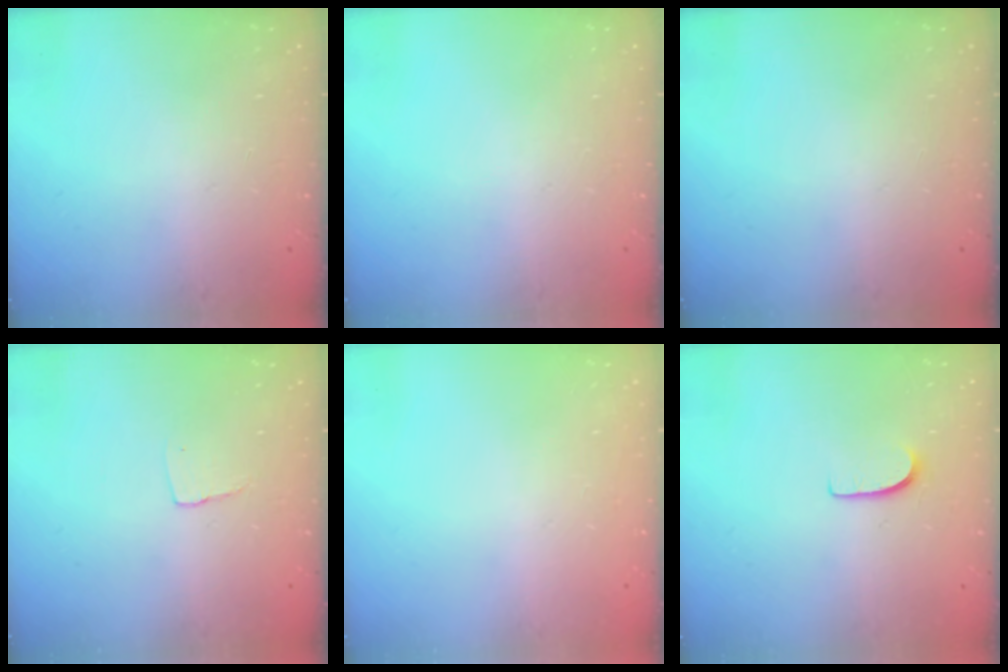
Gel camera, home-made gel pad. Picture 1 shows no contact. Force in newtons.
{"total": 0.0}
{"total": 0.0}
{"total": 3.6, "press": 3.6, "slide": 0.4}
{"total": 0.0}
{"total": 5.1, "press": 5.1, "slide": 0.5}